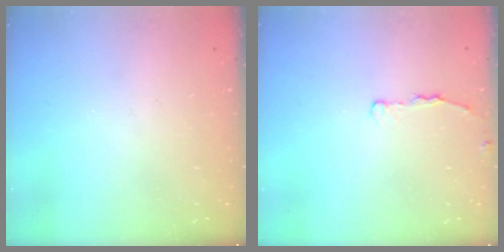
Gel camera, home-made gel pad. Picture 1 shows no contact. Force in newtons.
{"total": 2.8, "press": 2.7, "slide": 0.5}